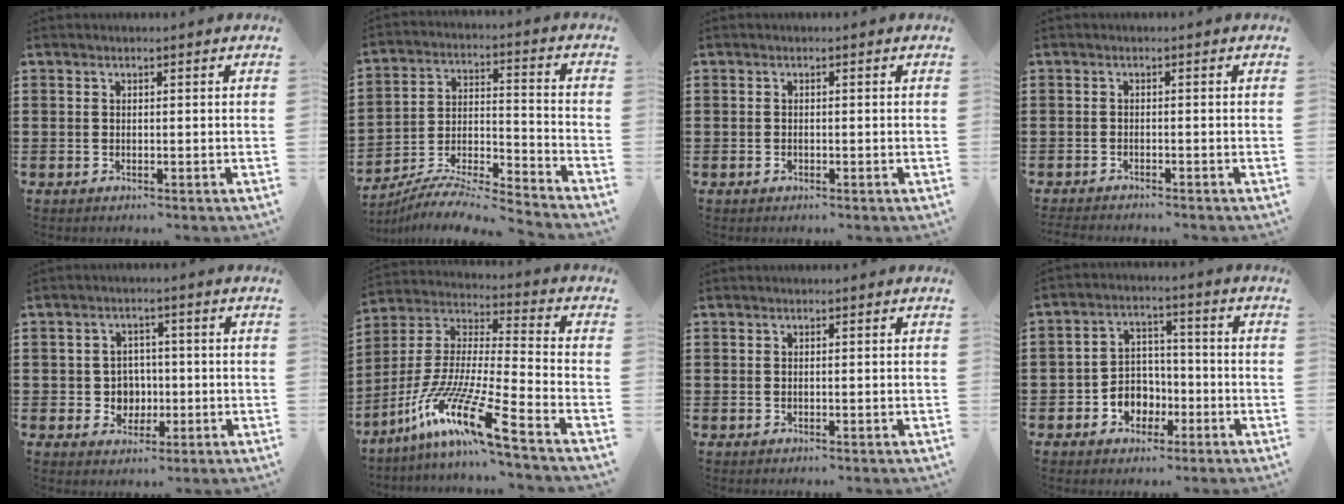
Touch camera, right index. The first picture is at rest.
{"total": 6.9, "force": [-6.6, 0.3, 2.1], "torque": [-0.044, -0.008, -0.134]}
{"total": 0.5, "force": [-0.3, 0.3, 0.3], "torque": [-0.006, -0.002, -0.006]}
{"total": 1.0, "force": [-1.0, -0.1, 0.0], "torque": [-0.003, -0.002, -0.020]}
{"total": 4.1, "force": [-0.5, 3.9, 1.1], "torque": [-0.029, 0.006, -0.014]}
{"total": 14.2, "force": [-10.3, 0.1, 9.8], "torque": [-0.210, -0.007, -0.200]}
{"total": 0.0}
{"total": 5.1, "force": [-2.2, 4.4, 1.5], "torque": [-0.038, 0.013, -0.042]}